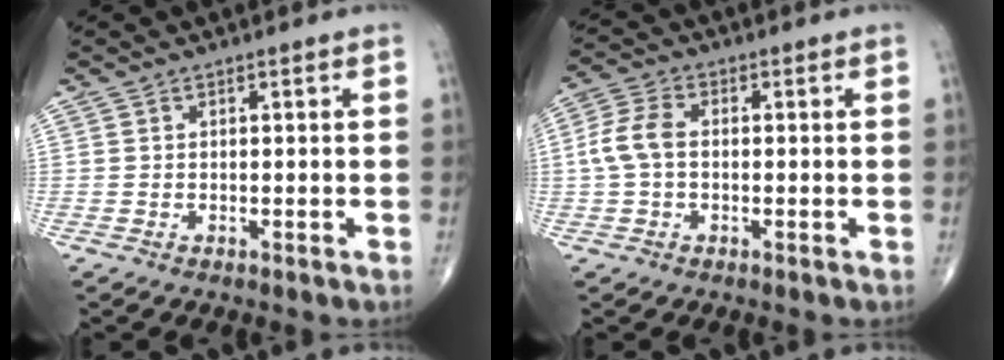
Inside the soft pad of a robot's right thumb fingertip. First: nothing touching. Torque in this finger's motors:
{"motor_torque": [-0.07, 0.15, 0.24, -0.05, 0.03]}